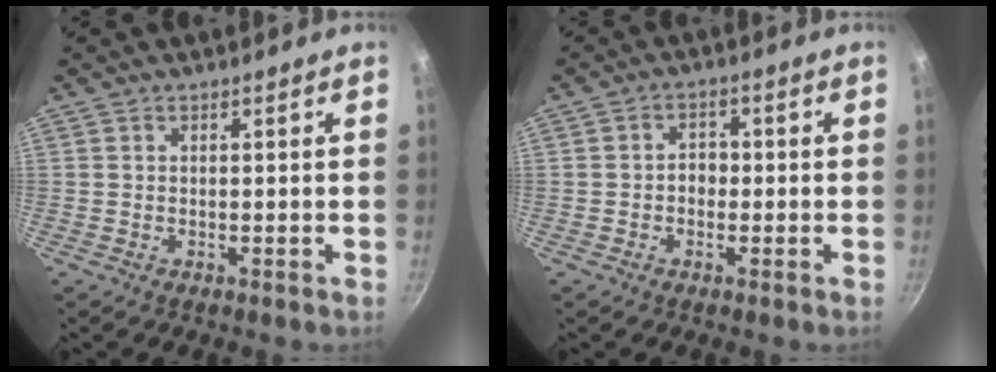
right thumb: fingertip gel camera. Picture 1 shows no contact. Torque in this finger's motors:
{"motor_torque": [0.37, -0.39, 0.20, 0.37, 0.05]}